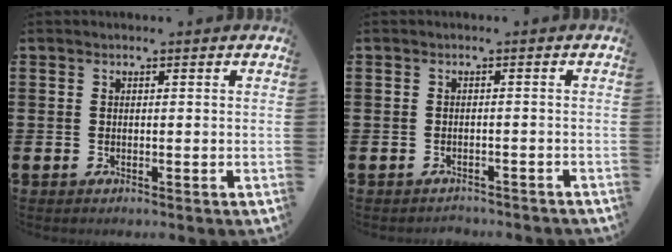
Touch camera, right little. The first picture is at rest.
{"total": 1.0, "force": [-1.0, 0.1, -0.1], "torque": [-0.005, 0.002, -0.021]}